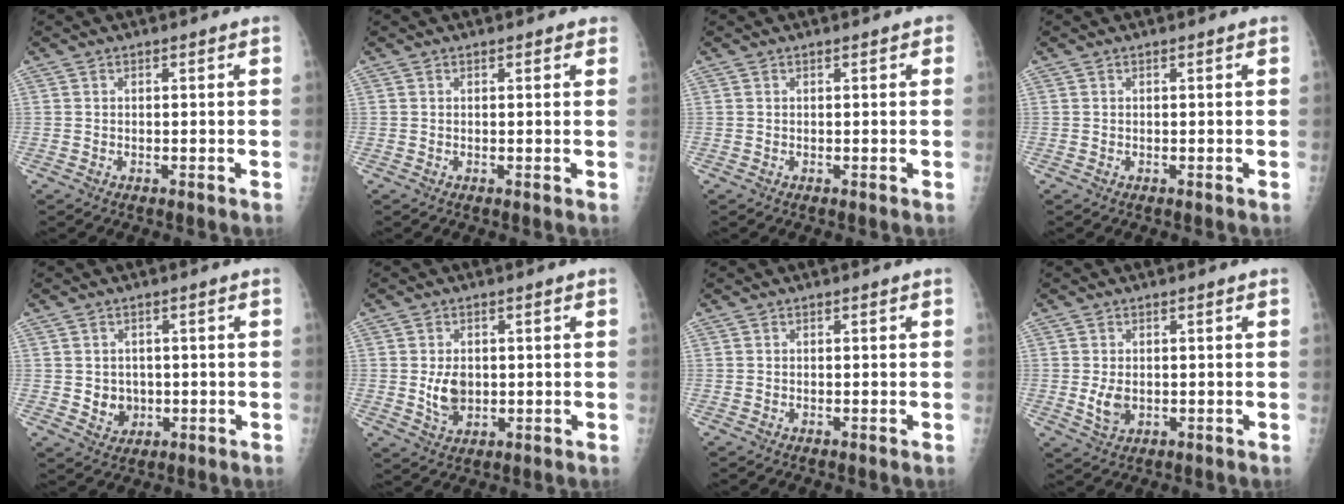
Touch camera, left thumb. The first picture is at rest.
{"total": 1.2, "force": [1.0, 0.6, 0.5], "torque": [0.003, 0.000, 0.008]}
{"total": 0.7, "force": [0.4, 0.4, 0.5], "torque": [-0.003, 0.001, 0.001]}
{"total": 0.0}
{"total": 4.0, "force": [-0.2, 3.6, 1.7], "torque": [-0.008, 0.000, 0.008]}
{"total": 5.0, "force": [0.1, 3.6, 3.5], "torque": [-0.048, -0.007, 0.012]}
{"total": 0.0}
{"total": 3.4, "force": [-0.2, 2.3, 2.5], "torque": [-0.042, -0.008, 0.005]}